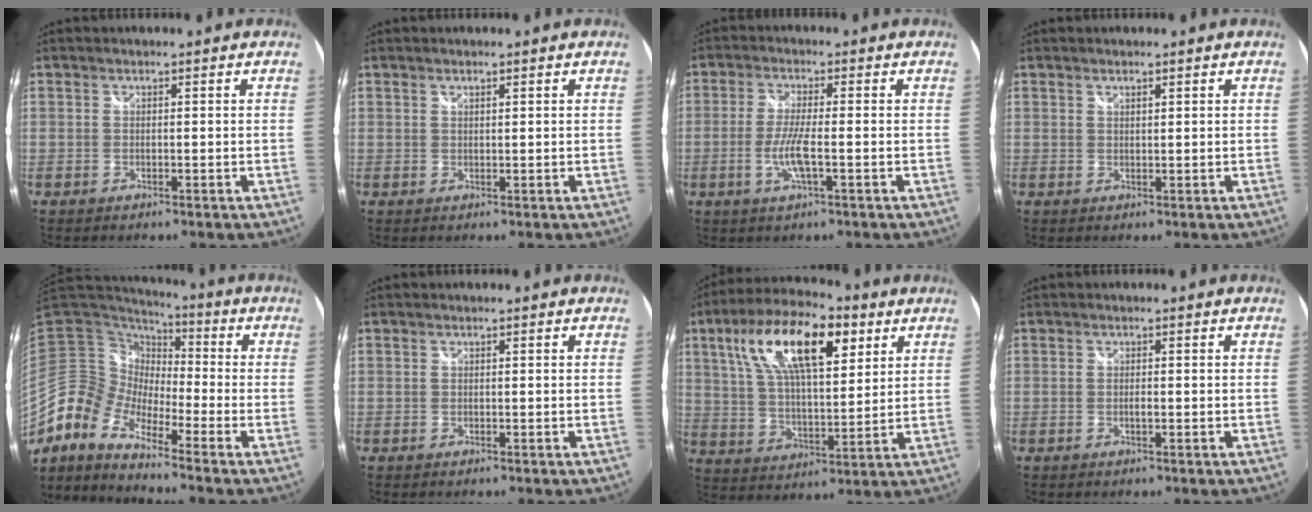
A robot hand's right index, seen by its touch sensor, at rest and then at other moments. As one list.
[{"total": 0.8, "force": [0.7, 0.0, 0.4], "torque": [-0.006, 0.001, 0.011]}, {"total": 5.8, "force": [-1.7, 0.6, 5.5], "torque": [-0.113, -0.007, -0.033]}, {"total": 1.0, "force": [0.9, 0.1, 0.5], "torque": [-0.006, 0.001, 0.014]}, {"total": 8.9, "force": [-4.8, 4.2, 6.1], "torque": [-0.091, 0.000, -0.114]}, {"total": 0.0}, {"total": 18.8, "force": [8.7, 7.4, 15.0], "torque": [-0.275, 0.035, 0.149]}, {"total": 0.6, "force": [-0.2, 0.1, 0.6], "torque": [-0.010, 0.003, -0.003]}]